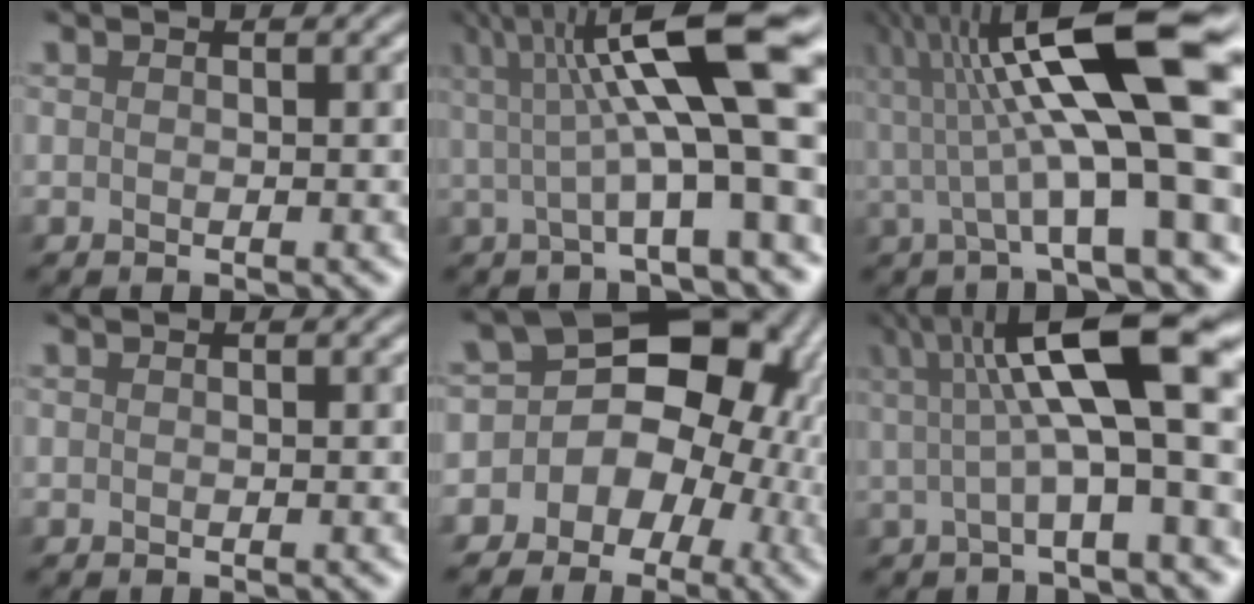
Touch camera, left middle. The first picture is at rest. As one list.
[{"total": 13.2, "force": [2.2, 3.3, 12.5], "torque": [-0.183, 0.015, 0.033]}, {"total": 14.7, "force": [2.3, 3.8, 14.1], "torque": [-0.225, 0.017, 0.034]}, {"total": 0.0}, {"total": 16.7, "force": [-0.7, 14.2, 8.9], "torque": [-0.118, 0.042, -0.044]}, {"total": 11.8, "force": [2.3, 3.0, 11.2], "torque": [-0.164, 0.021, 0.033]}]